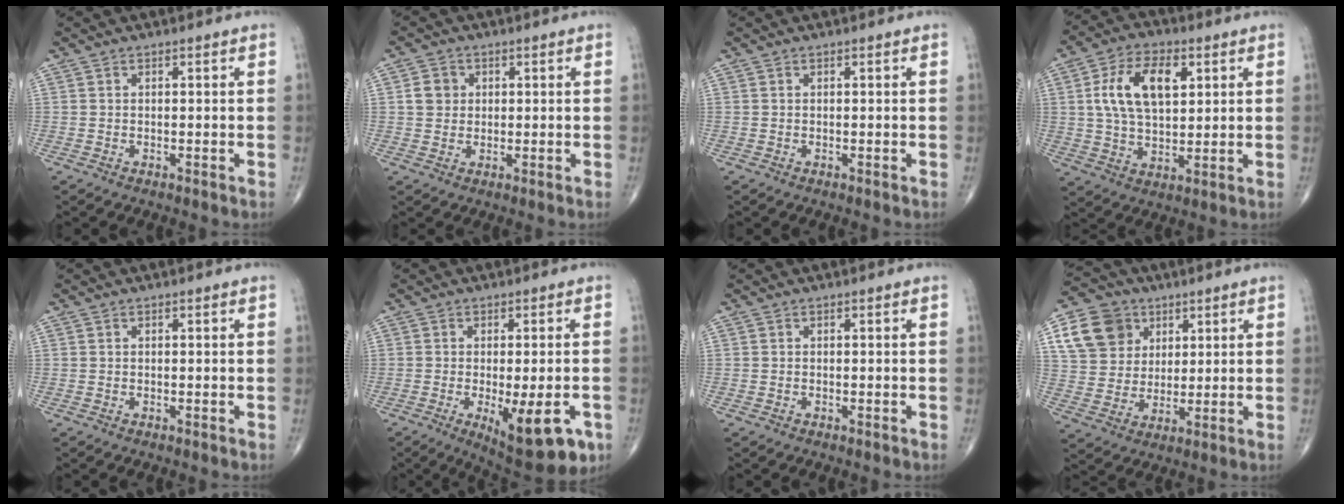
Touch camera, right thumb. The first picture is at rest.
{"total": 3.7, "force": [0.7, 3.3, 1.4], "torque": [-0.009, 0.002, 0.010]}
{"total": 0.0}
{"total": 13.0, "force": [3.5, 7.3, 10.1], "torque": [-0.171, -0.001, 0.063]}
{"total": 0.0}
{"total": 13.6, "force": [-4.9, 4.8, 11.7], "torque": [-0.144, -0.008, -0.055]}
{"total": 0.0}
{"total": 12.8, "force": [5.1, 10.6, 5.1], "torque": [-0.074, -0.003, 0.093]}